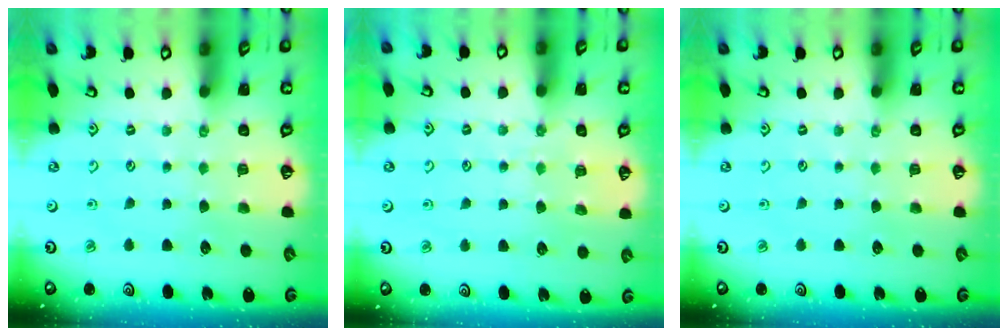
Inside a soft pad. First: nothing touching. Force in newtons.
{"total": 5.9, "press": 5.8, "slide": 0.8}
{"total": 0.0}